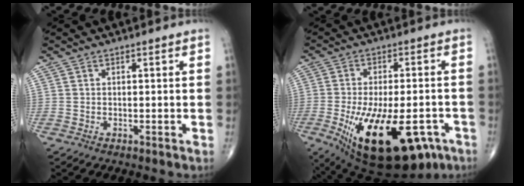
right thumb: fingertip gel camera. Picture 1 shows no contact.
{"total": 22.8, "force": [-9.6, 10.2, 17.9], "torque": [-0.273, -0.006, -0.128]}